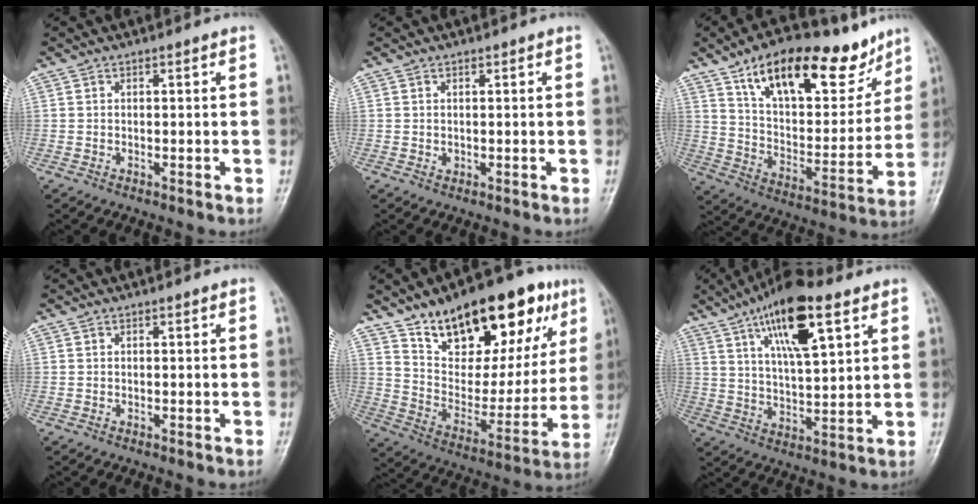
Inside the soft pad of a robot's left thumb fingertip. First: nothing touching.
{"total": 0.7, "force": [0.3, 0.6, 0.2], "torque": [0.002, -0.002, 0.005]}
{"total": 24.6, "force": [15.5, 10.7, 15.7], "torque": [-0.197, -0.044, 0.256]}
{"total": 0.0}
{"total": 26.4, "force": [15.2, 12.0, 18.0], "torque": [-0.223, -0.034, 0.246]}
{"total": 15.9, "force": [8.2, 5.2, 12.6], "torque": [-0.194, -0.022, 0.142]}